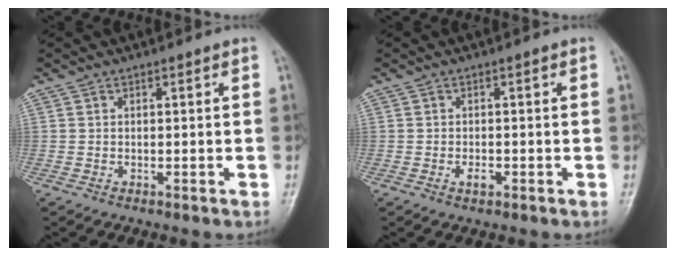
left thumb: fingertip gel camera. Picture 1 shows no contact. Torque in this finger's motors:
{"motor_torque": [-0.02, 0.05, 0.20, 0.03, 0.00]}